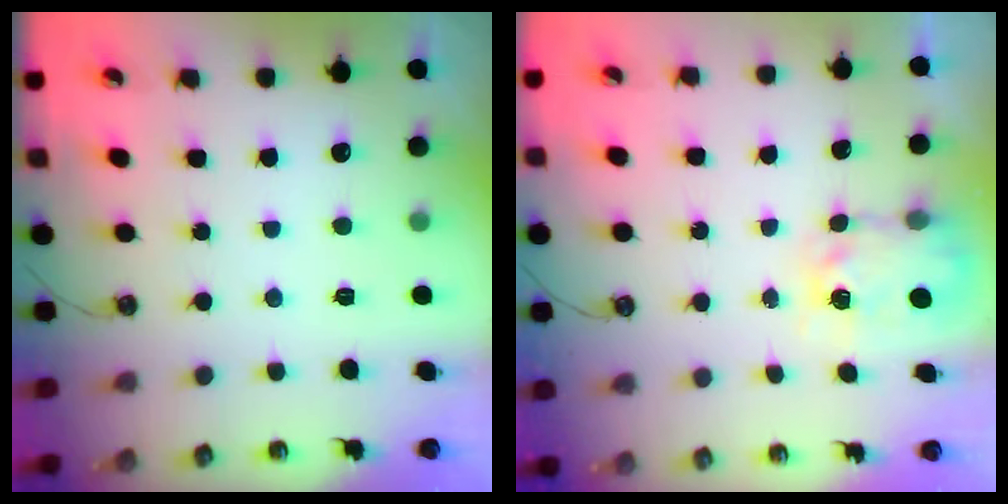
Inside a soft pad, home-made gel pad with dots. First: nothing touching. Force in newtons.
{"total": 5.6, "press": 5.6, "slide": 0.4}